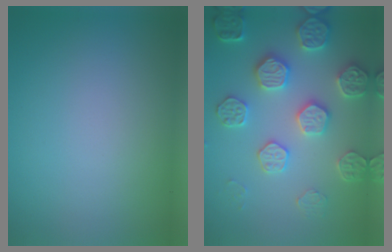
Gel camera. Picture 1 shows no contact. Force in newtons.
{"total": 5.3, "press": 5.0, "slide": 1.8}